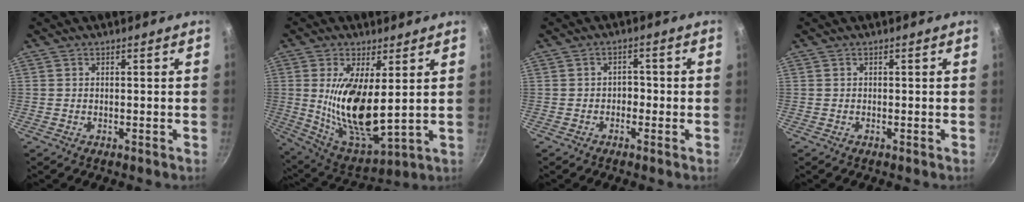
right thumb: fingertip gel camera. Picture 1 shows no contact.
{"total": 16.1, "force": [2.4, 6.4, 14.5], "torque": [-0.270, -0.039, 0.058]}
{"total": 2.2, "force": [-0.8, 1.7, 1.1], "torque": [0.001, 0.014, -0.014]}
{"total": 0.0}